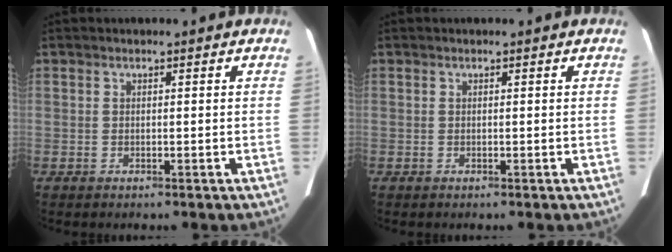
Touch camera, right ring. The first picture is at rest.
{"total": 0.0}